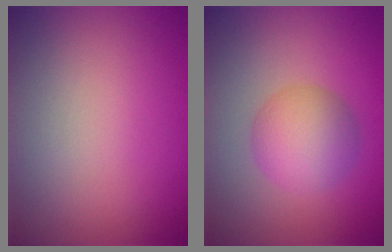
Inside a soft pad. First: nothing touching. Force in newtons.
{"total": 4.4, "press": 4.4, "slide": 0.1}